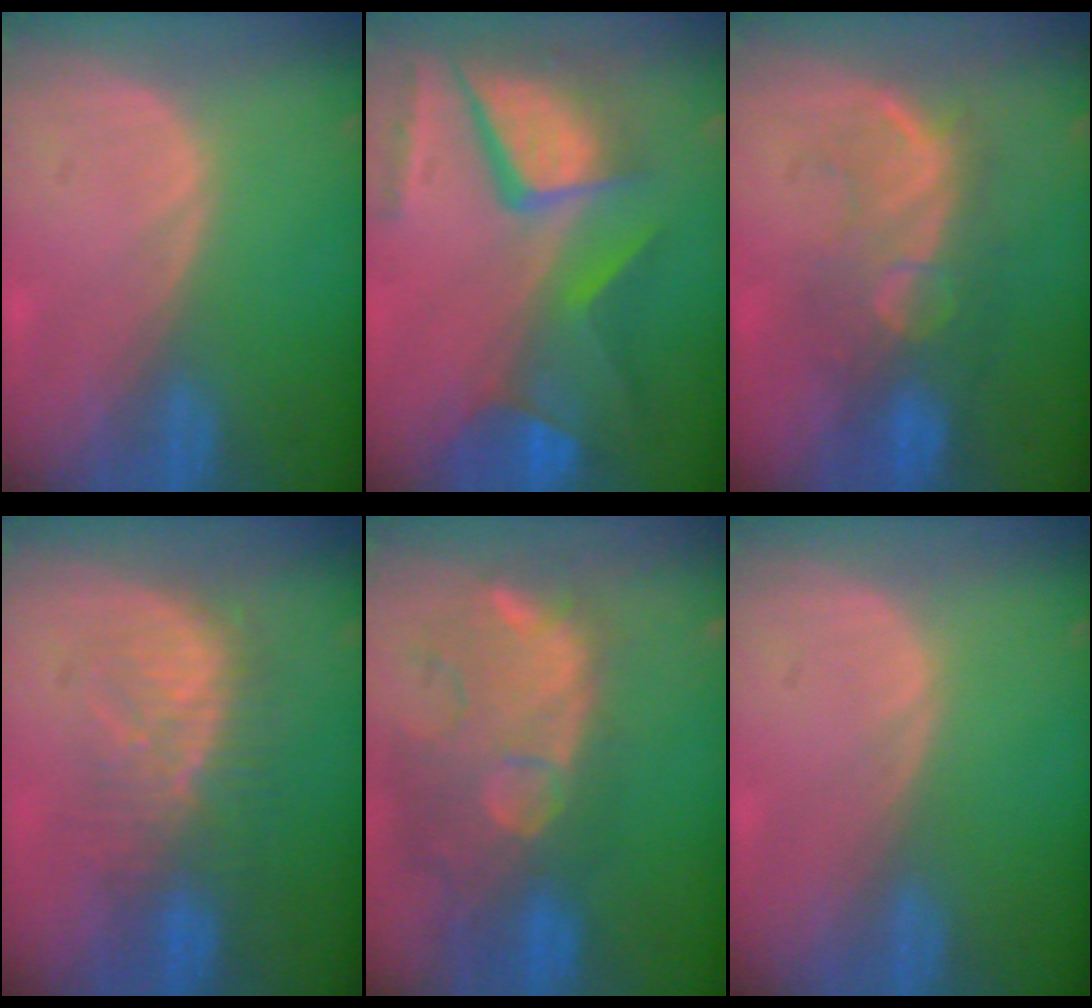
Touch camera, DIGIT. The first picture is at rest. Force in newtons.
{"total": 12.0, "press": 9.9, "slide": 6.8}
{"total": 8.8, "press": 8.4, "slide": 2.7}
{"total": 7.9, "press": 7.8, "slide": 1.6}
{"total": 12.9, "press": 11.3, "slide": 6.2}
{"total": 0.0}